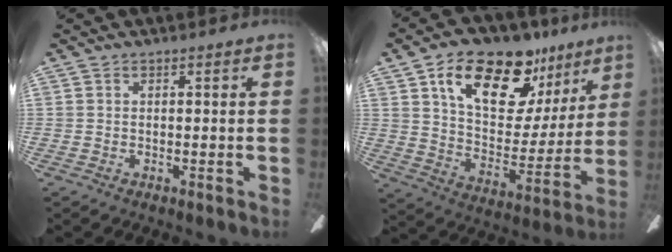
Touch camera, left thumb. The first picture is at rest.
{"total": 22.5, "force": [14.3, 10.2, 14.0], "torque": [-0.220, -0.077, 0.242]}